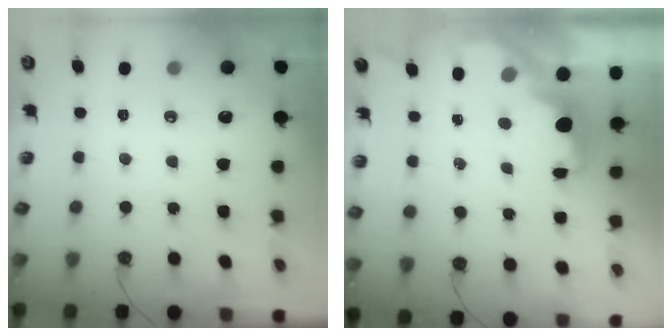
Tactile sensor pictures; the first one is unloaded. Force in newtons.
{"total": 2.1, "press": 2.0, "slide": 0.8}